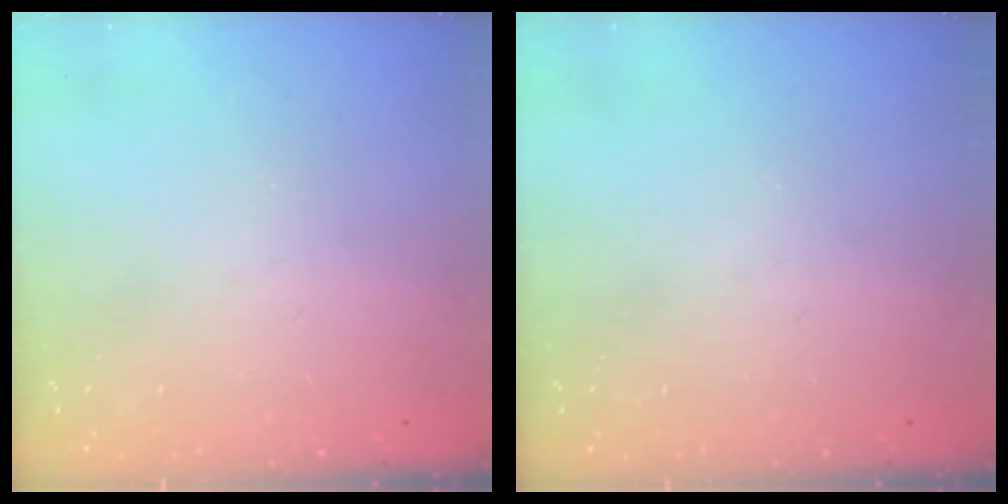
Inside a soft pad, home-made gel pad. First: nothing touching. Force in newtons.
{"total": 0.0}